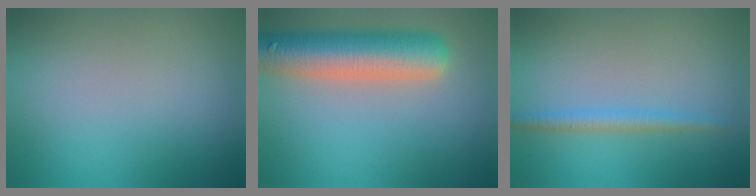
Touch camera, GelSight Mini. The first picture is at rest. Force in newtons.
{"total": 8.5, "press": 8.5, "slide": 0.4}
{"total": 1.9, "press": 1.9, "slide": 0.0}